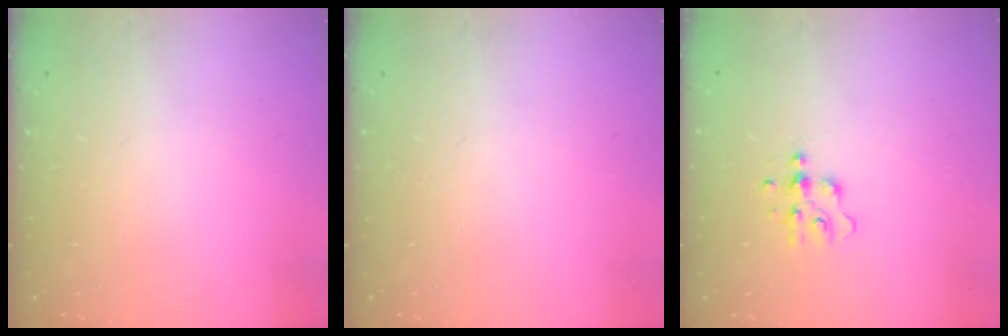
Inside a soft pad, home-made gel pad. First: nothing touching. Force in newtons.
{"total": 0.0}
{"total": 3.7, "press": 3.6, "slide": 0.4}